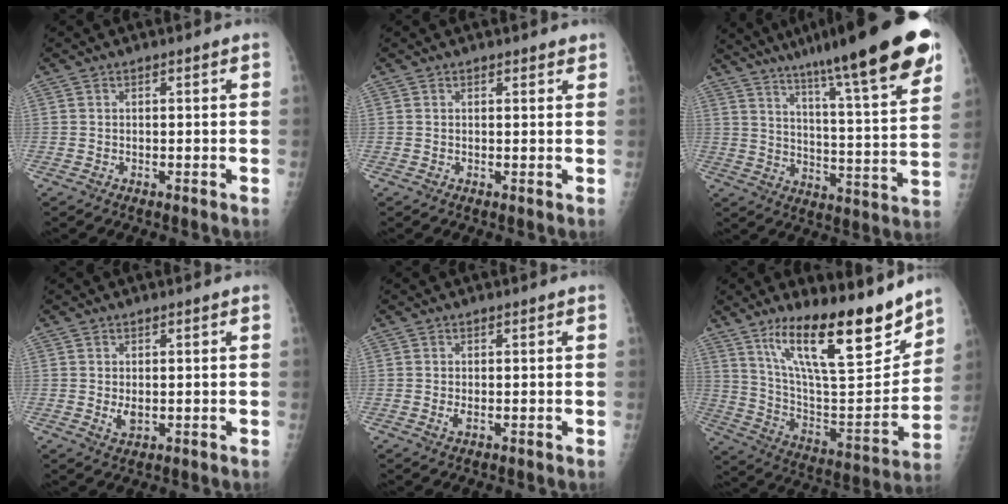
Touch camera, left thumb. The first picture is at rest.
{"total": 1.4, "force": [1.2, 0.6, 0.6], "torque": [0.001, -0.006, 0.012]}
{"total": 26.0, "force": [17.5, 2.9, 19.0], "torque": [-0.272, -0.054, 0.258]}
{"total": 2.5, "force": [0.3, 1.3, 2.1], "torque": [-0.033, -0.006, 0.010]}
{"total": 1.4, "force": [0.2, 0.5, 1.3], "torque": [-0.025, 0.002, 0.005]}
{"total": 24.0, "force": [16.2, 5.9, 16.6], "torque": [-0.243, -0.077, 0.282]}